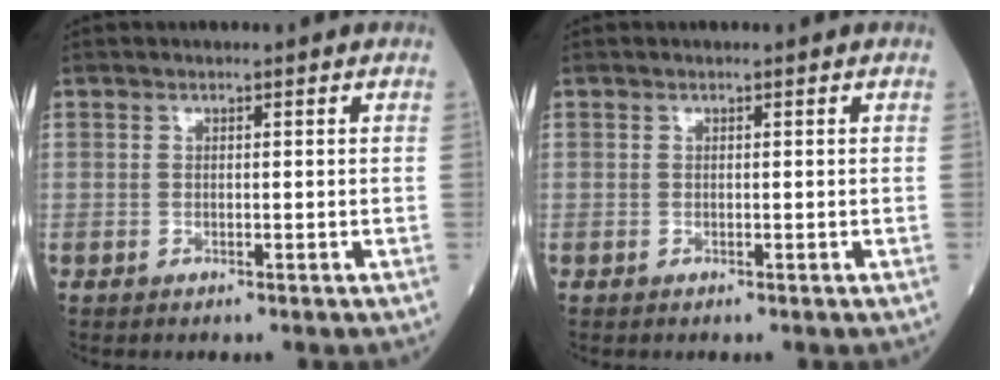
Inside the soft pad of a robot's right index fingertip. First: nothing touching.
{"total": 0.0}